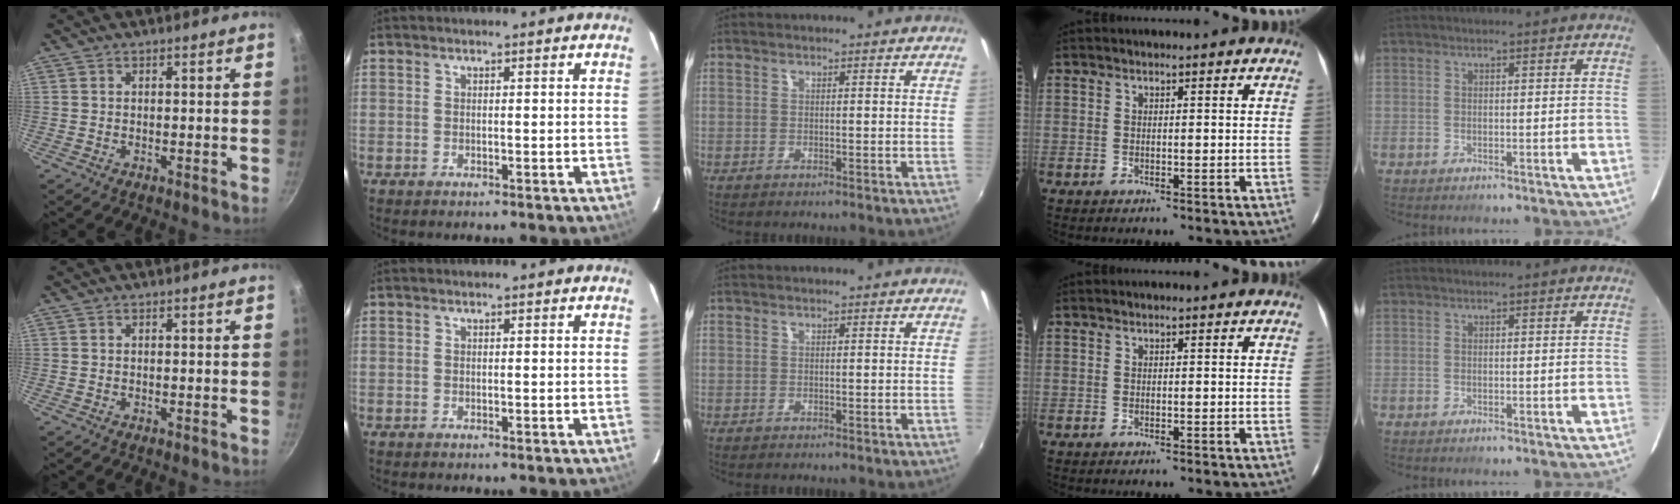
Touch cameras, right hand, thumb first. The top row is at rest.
{}